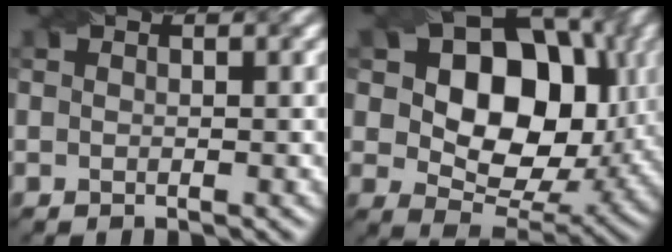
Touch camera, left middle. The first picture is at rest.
{"total": 13.2, "force": [3.1, 8.9, 9.3], "torque": [-0.142, 0.000, 0.050]}